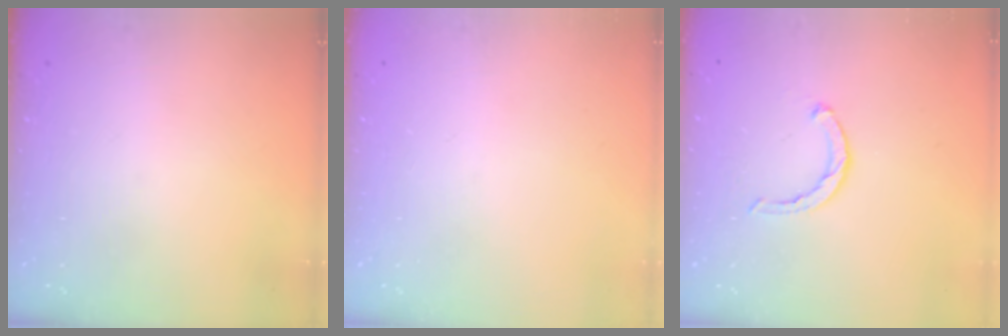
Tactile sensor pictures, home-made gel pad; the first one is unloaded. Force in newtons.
{"total": 0.0}
{"total": 2.7, "press": 2.7, "slide": 0.4}